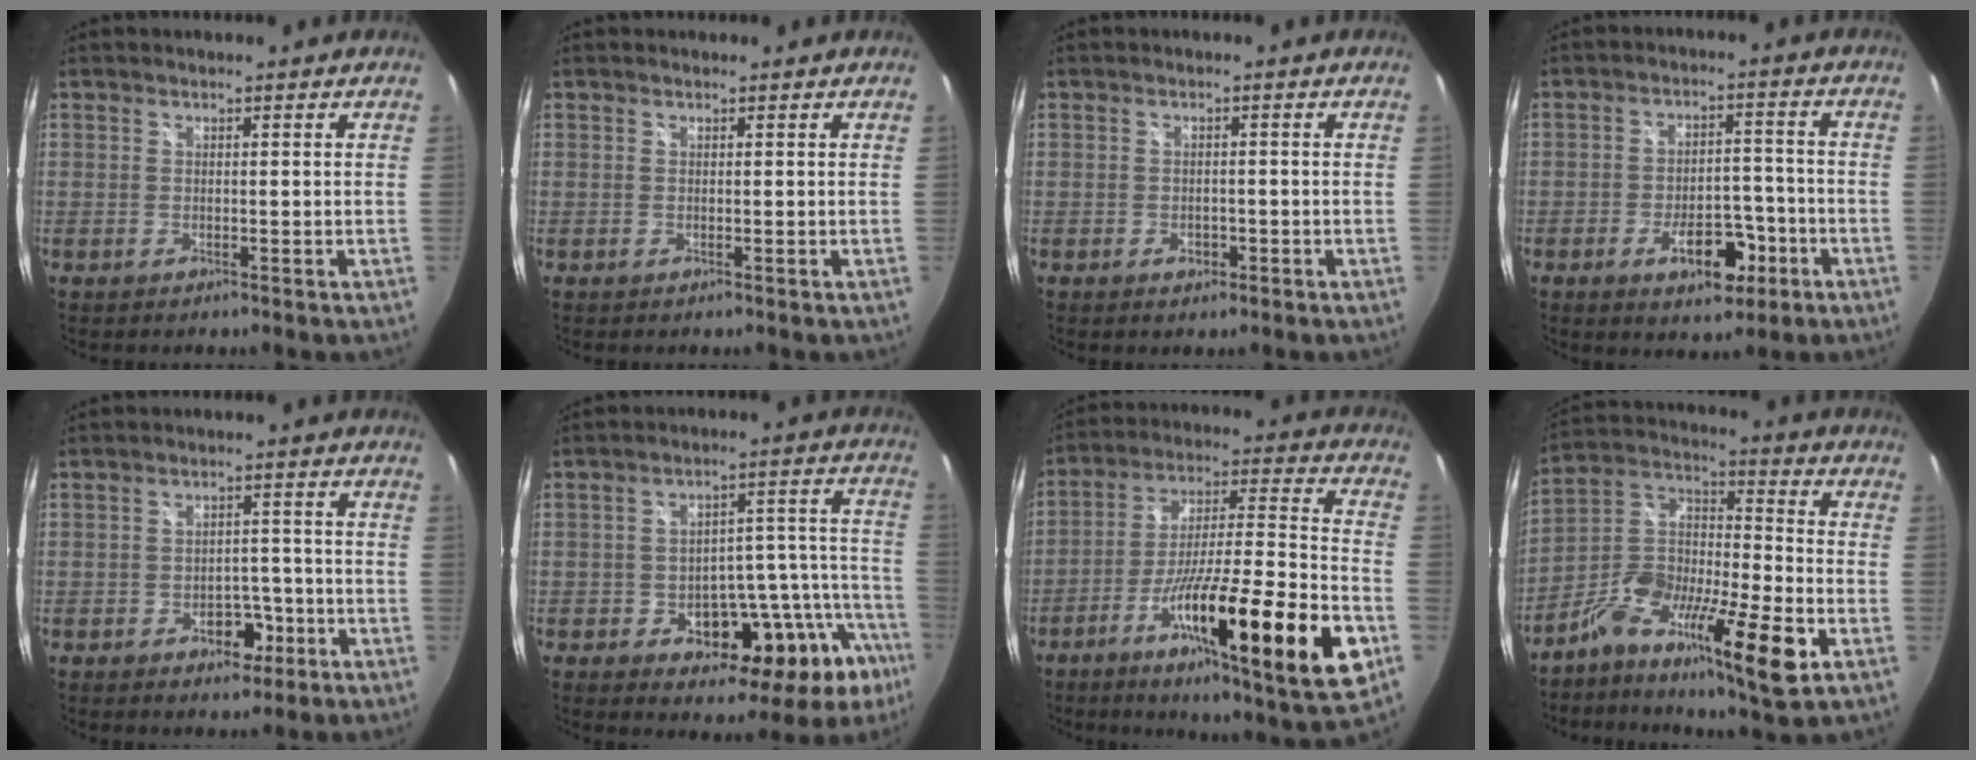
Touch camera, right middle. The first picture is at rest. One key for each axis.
{"total": 0.0}
{"total": 2.0, "fx": -1.0, "fy": 1.4, "fz": 1.0, "tx": -0.015, "ty": -0.002, "tz": -0.016}
{"total": 9.1, "fx": -4.5, "fy": 4.8, "fz": 6.4, "tx": -0.110, "ty": 0.008, "tz": -0.055}
{"total": 5.3, "fx": -2.7, "fy": 3.6, "fz": 2.9, "tx": -0.051, "ty": 0.006, "tz": -0.029}
{"total": 19.3, "fx": -10.6, "fy": 10.6, "fz": 12.2, "tx": -0.142, "ty": 0.026, "tz": -0.130}
{"total": 27.3, "fx": -11.5, "fy": 3.0, "fz": 24.5, "tx": -0.388, "ty": -0.050, "tz": -0.187}
{"total": 17.4, "fx": -8.5, "fy": 4.5, "fz": 14.6, "tx": -0.272, "ty": -0.015, "tz": -0.162}